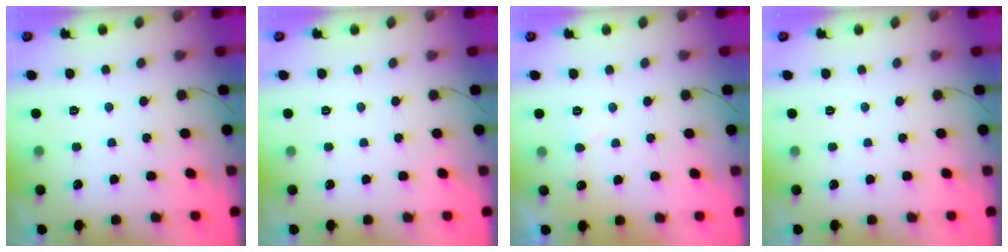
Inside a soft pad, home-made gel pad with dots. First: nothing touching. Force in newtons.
{"total": 0.0}
{"total": 3.6, "press": 3.5, "slide": 0.3}
{"total": 0.0}